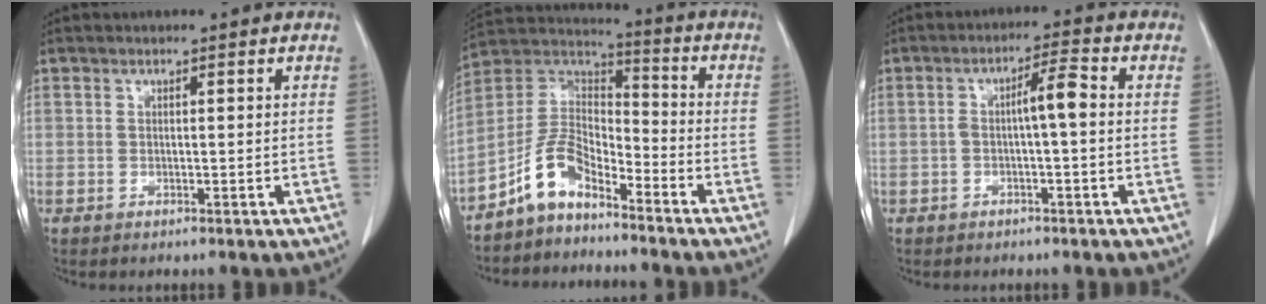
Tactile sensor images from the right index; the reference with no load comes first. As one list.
[{"total": 8.6, "force": [-6.2, 4.1, 4.4], "torque": [-0.094, 0.032, -0.126]}, {"total": 4.3, "force": [-0.3, 0.4, 4.3], "torque": [-0.070, 0.015, -0.005]}]